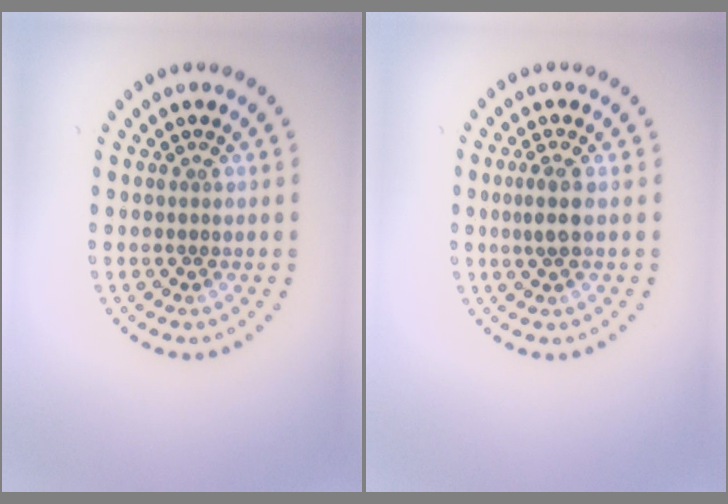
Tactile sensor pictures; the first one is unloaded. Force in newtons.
{"total": 1.7, "press": 1.5, "slide": 0.8}